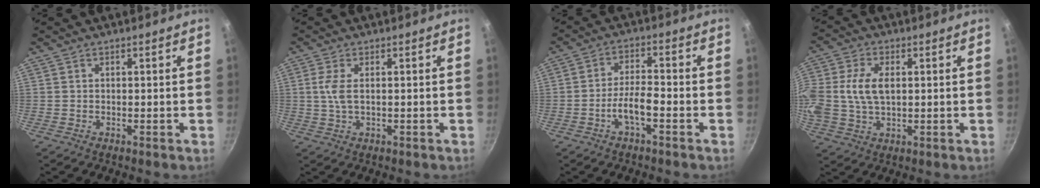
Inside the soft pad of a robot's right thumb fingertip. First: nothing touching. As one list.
[{"total": 4.1, "force": [0.1, 1.7, 3.7], "torque": [-0.080, 0.001, 0.002]}, {"total": 5.8, "force": [-2.7, 1.9, 4.8], "torque": [-0.090, 0.028, -0.054]}, {"total": 11.1, "force": [1.2, 7.0, 8.6], "torque": [-0.175, 0.015, 0.018]}]